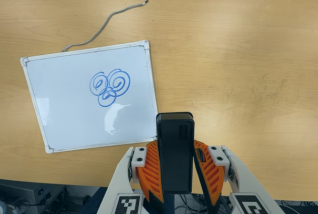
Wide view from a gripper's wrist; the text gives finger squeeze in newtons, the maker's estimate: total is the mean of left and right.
{"total": 6.7, "left": 6.3, "right": 7.2}